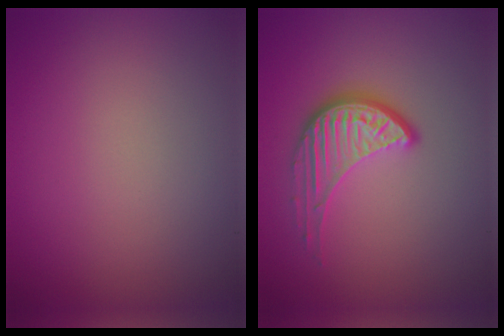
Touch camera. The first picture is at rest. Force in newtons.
{"total": 4.0, "press": 2.9, "slide": 2.8}